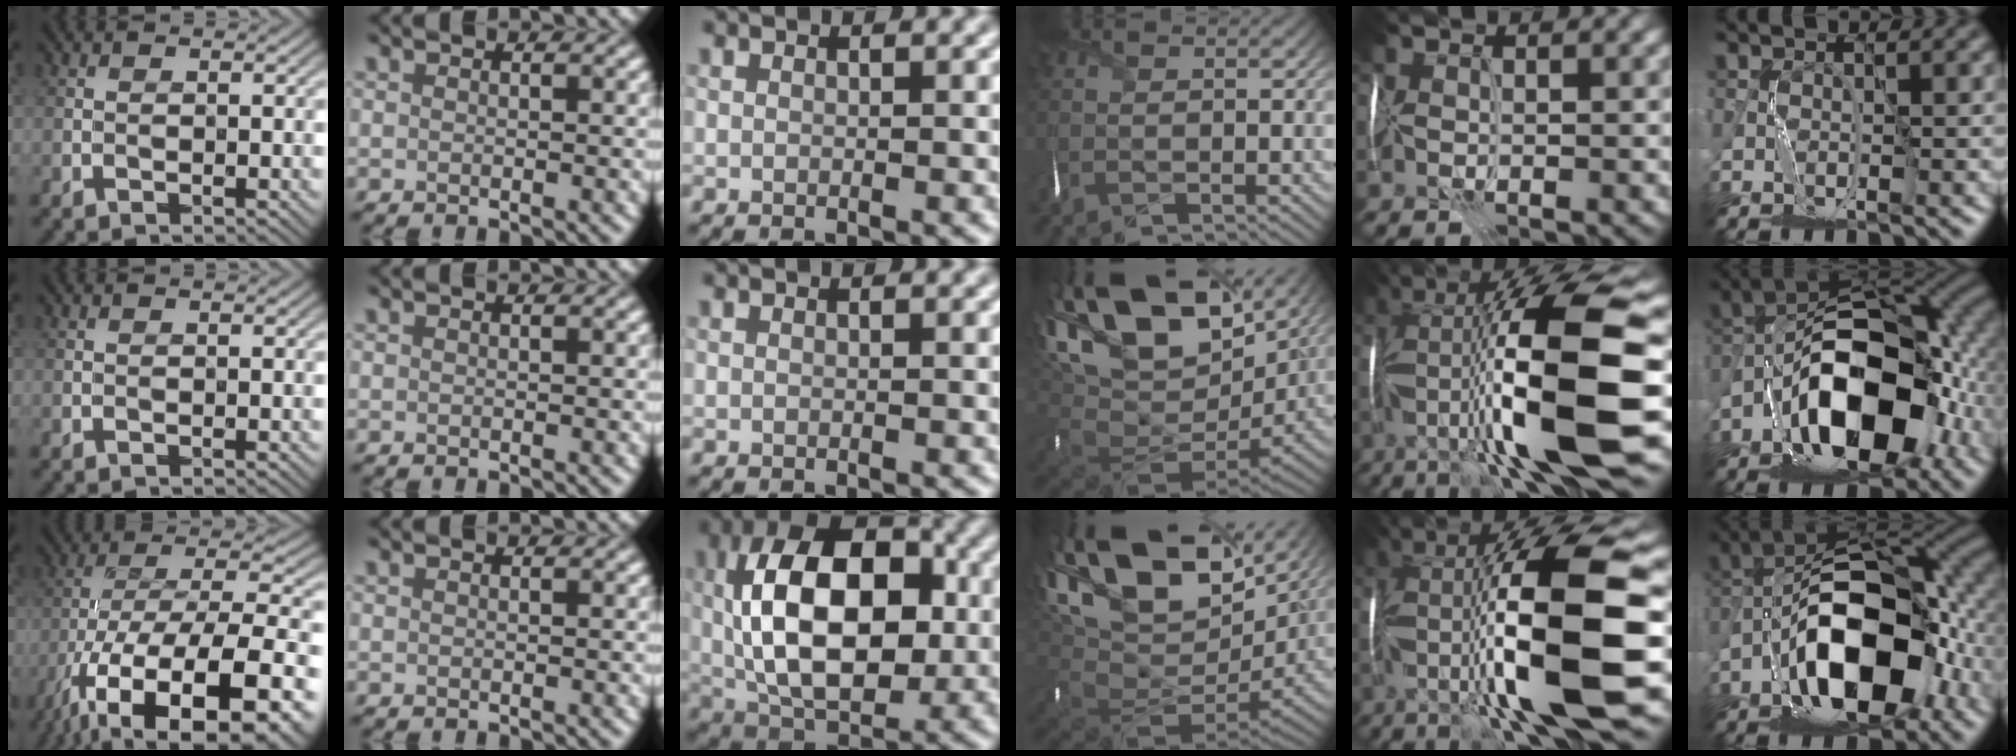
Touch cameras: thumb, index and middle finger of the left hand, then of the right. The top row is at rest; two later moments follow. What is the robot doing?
{"motion": "wrap", "object": "ribbon"}